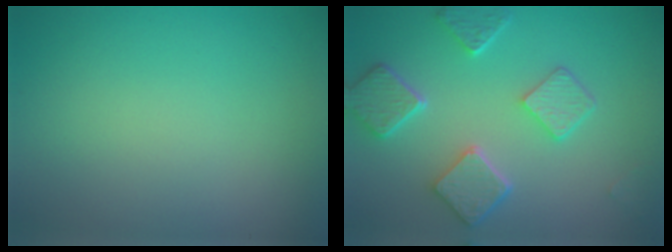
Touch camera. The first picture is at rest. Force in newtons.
{"total": 5.5, "press": 4.4, "slide": 3.4}